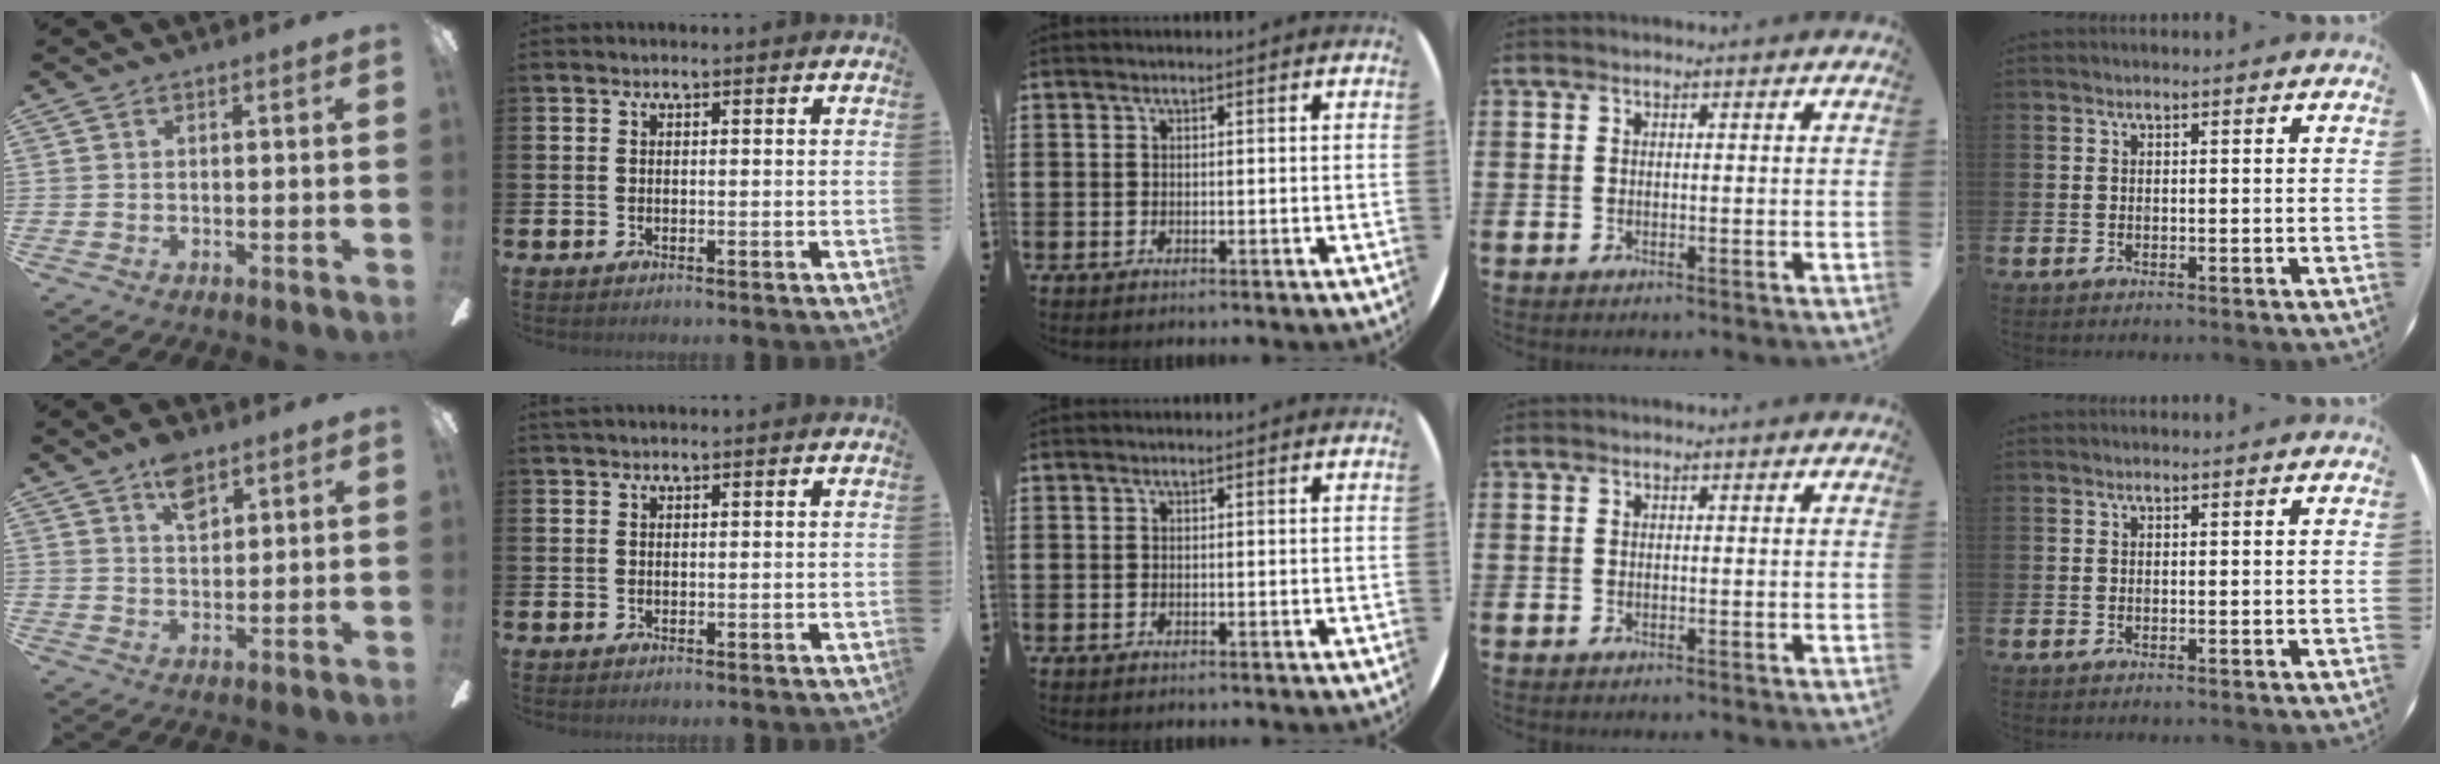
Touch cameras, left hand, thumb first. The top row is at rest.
{"thumb": {"total": 6.9, "force": [4.2, 3.5, 4.0], "torque": [-0.058, -0.012, 0.072]}, "index": {"total": 0.8, "force": [0.7, 0.1, 0.3], "torque": [-0.002, 0.001, 0.012]}}